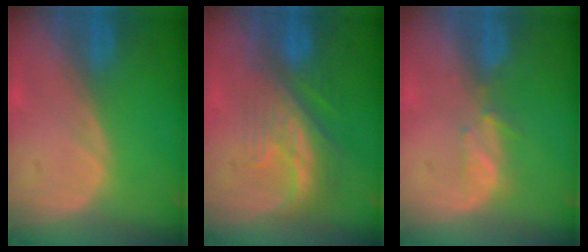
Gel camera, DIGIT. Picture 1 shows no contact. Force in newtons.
{"total": 8.3, "press": 7.5, "slide": 3.7}
{"total": 2.3, "press": 2.1, "slide": 0.8}